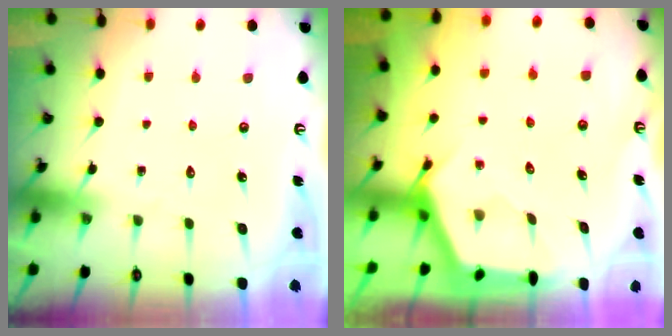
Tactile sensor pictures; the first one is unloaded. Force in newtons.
{"total": 2.7, "press": 2.7, "slide": 0.3}